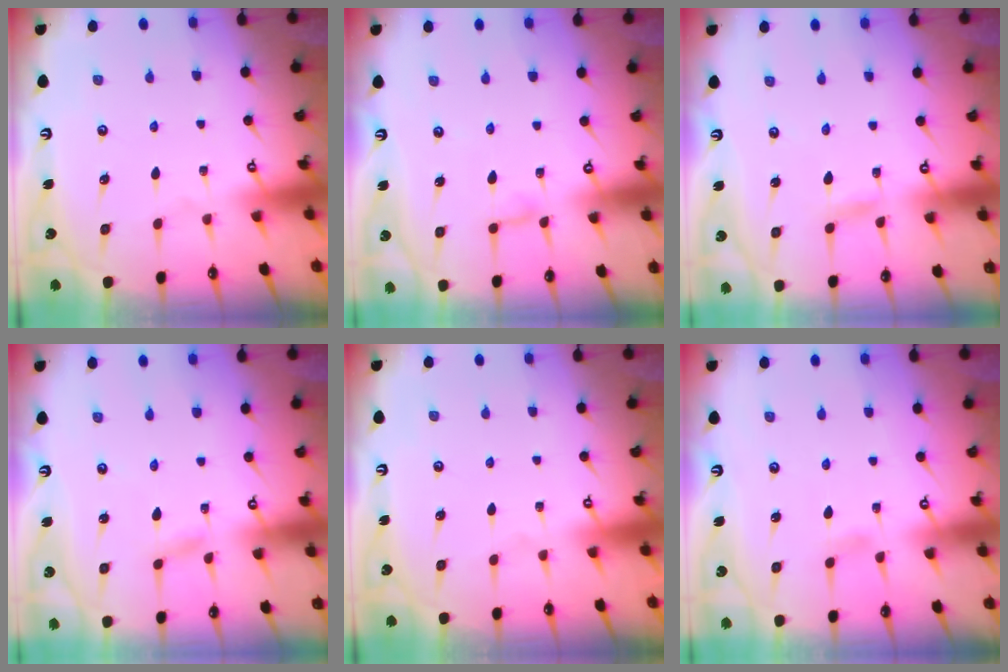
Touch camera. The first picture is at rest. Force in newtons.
{"total": 4.4, "press": 4.4, "slide": 0.5}
{"total": 1.6, "press": 1.6, "slide": 0.2}
{"total": 1.5, "press": 1.5, "slide": 0.1}
{"total": 0.0}
{"total": 2.8, "press": 2.8, "slide": 0.2}